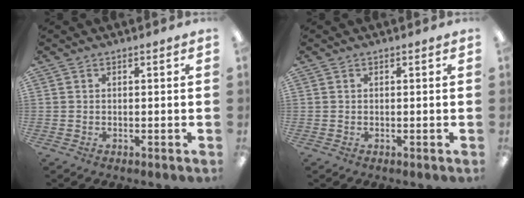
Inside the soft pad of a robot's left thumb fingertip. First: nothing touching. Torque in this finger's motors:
{"motor_torque": [0.00, 0.00, -0.02, -0.02, 0.00]}